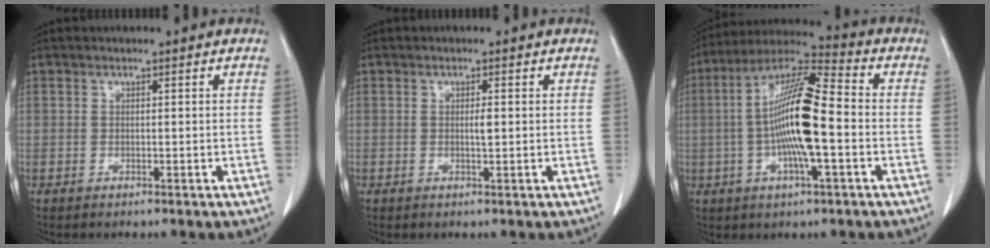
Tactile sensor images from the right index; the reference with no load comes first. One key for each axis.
{"total": 1.4, "fx": 0.1, "fy": 0.2, "fz": 1.4, "tx": -0.026, "ty": 0.000, "tz": 0.001}
{"total": 14.7, "fx": -1.5, "fy": 1.9, "fz": 14.5, "tx": -0.277, "ty": 0.009, "tz": -0.034}